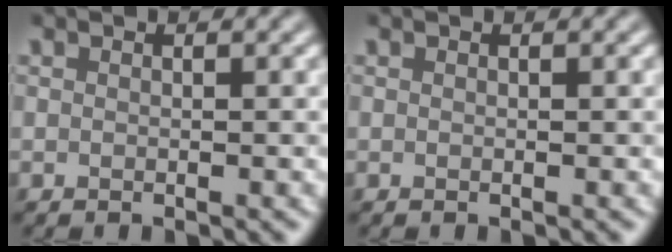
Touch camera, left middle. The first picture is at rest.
{"total": 0.0}